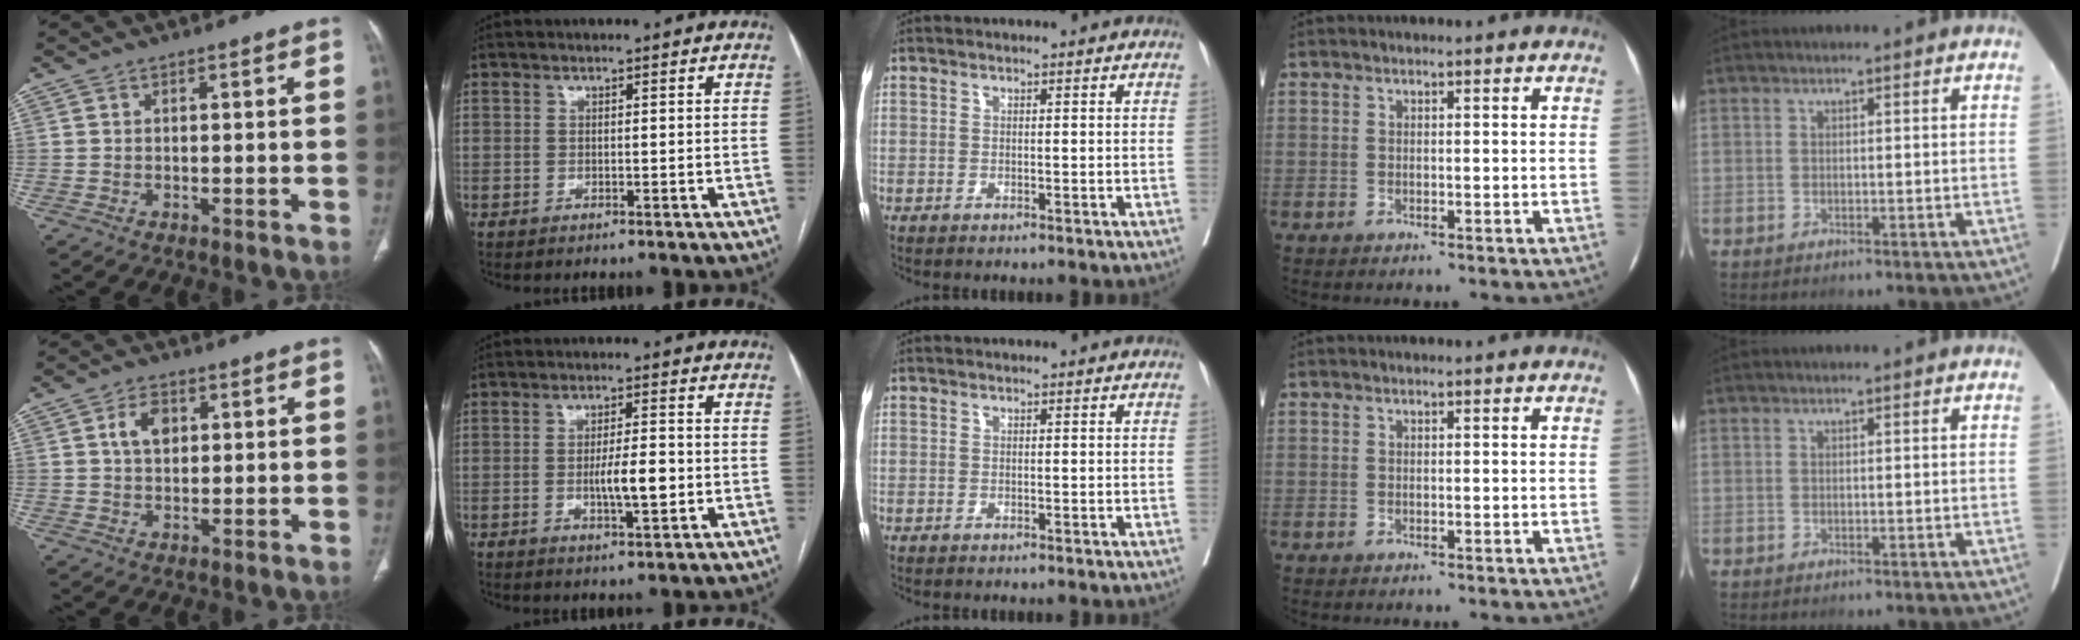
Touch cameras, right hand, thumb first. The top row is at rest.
{"thumb": {"total": 4.5, "force": [1.3, 3.0, 3.0], "torque": [-0.045, 0.002, 0.022]}, "index": {"total": 5.4, "force": [-1.1, 1.1, 5.2], "torque": [-0.091, -0.003, -0.016]}}